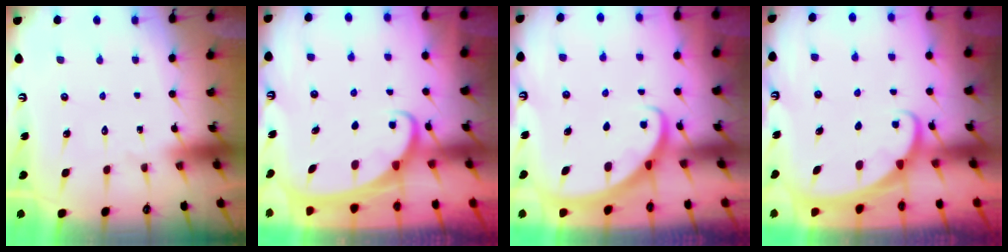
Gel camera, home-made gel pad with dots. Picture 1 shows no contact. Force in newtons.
{"total": 2.4, "press": 2.3, "slide": 0.3}
{"total": 2.9, "press": 2.9, "slide": 0.2}
{"total": 1.7, "press": 1.7, "slide": 0.1}